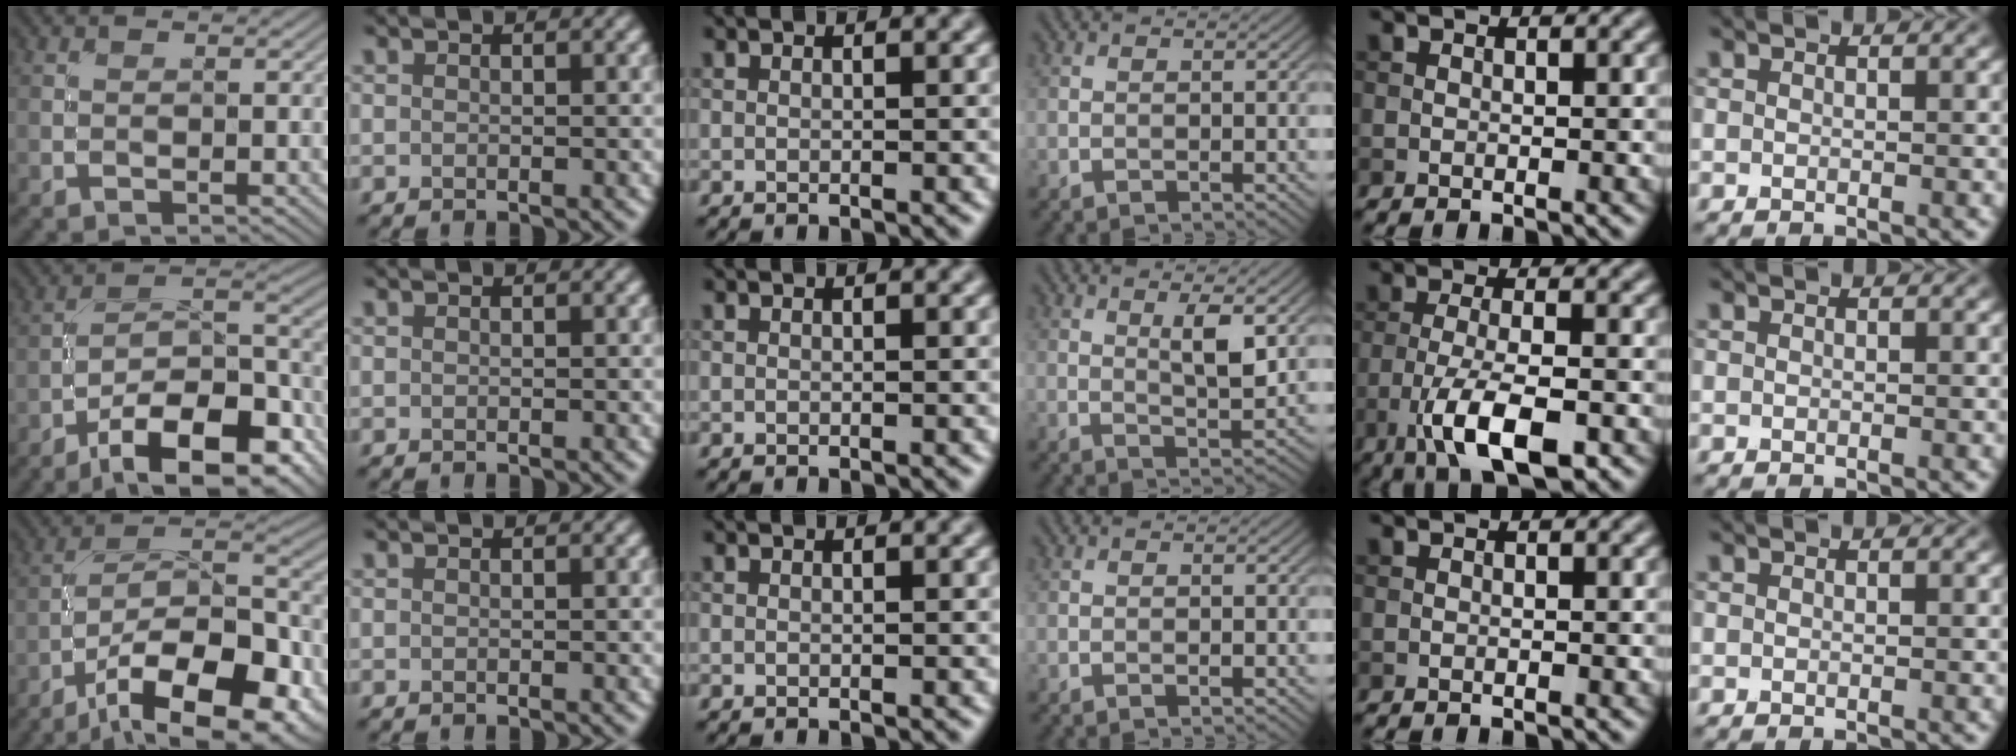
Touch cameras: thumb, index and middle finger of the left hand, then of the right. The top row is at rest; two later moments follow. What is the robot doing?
{"motion": "screw", "object": "medicine bottle"}